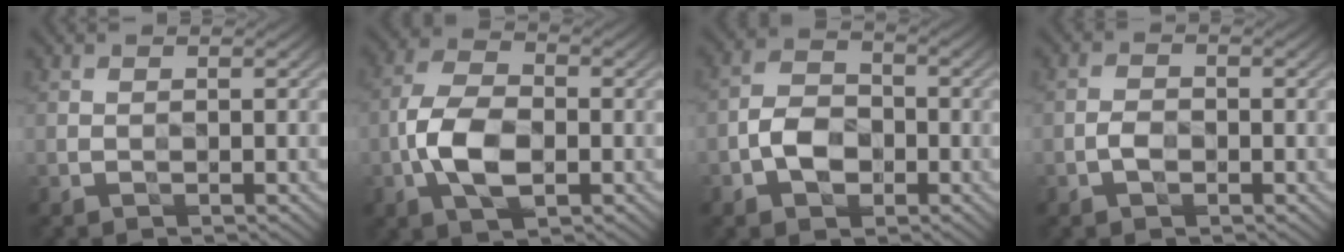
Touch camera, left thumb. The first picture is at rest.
{"total": 7.9, "force": [-2.0, 4.3, 6.3], "torque": [-0.138, 0.004, -0.048]}
{"total": 5.0, "force": [-1.8, 3.5, 3.2], "torque": [-0.062, 0.004, -0.041]}
{"total": 1.9, "force": [-0.8, 1.2, 1.3], "torque": [-0.025, 0.003, -0.020]}